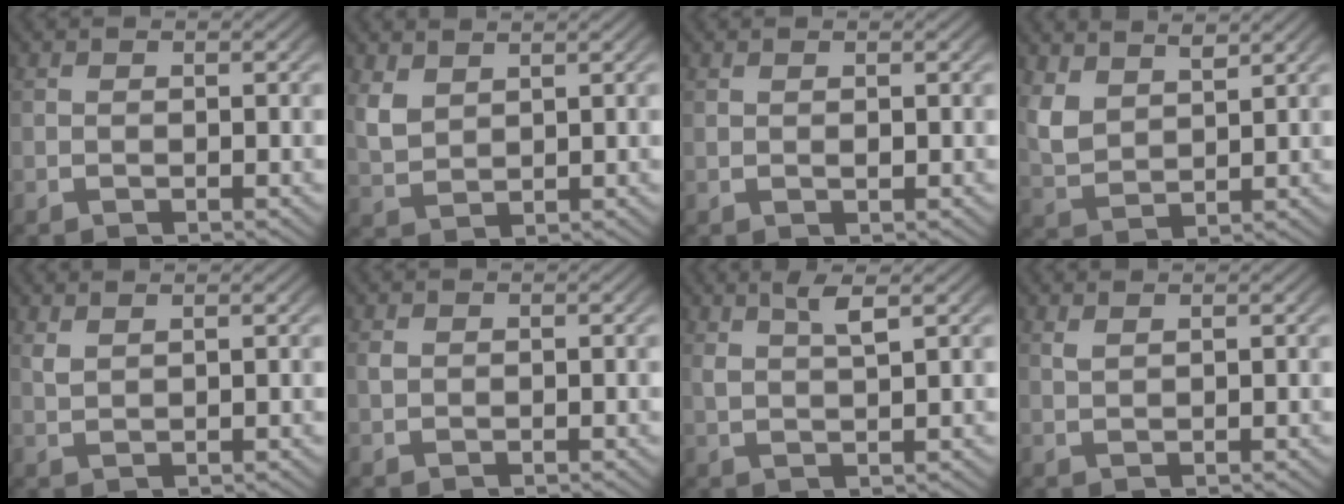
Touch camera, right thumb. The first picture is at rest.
{"total": 2.7, "force": [1.8, 1.5, 1.4], "torque": [-0.033, -0.002, 0.046]}
{"total": 0.5, "force": [0.3, 0.0, 0.4], "torque": [-0.007, 0.000, 0.009]}
{"total": 4.2, "force": [2.4, 2.4, 2.5], "torque": [-0.063, -0.009, 0.057]}
{"total": 1.7, "force": [1.5, 0.3, 0.7], "torque": [-0.015, 0.002, 0.035]}
{"total": 0.6, "force": [0.3, 0.4, 0.3], "torque": [-0.005, 0.001, 0.008]}
{"total": 3.4, "force": [2.3, 0.7, 2.4], "torque": [-0.036, 0.009, 0.045]}
{"total": 1.2, "force": [1.1, 0.1, 0.5], "torque": [-0.009, 0.003, 0.025]}